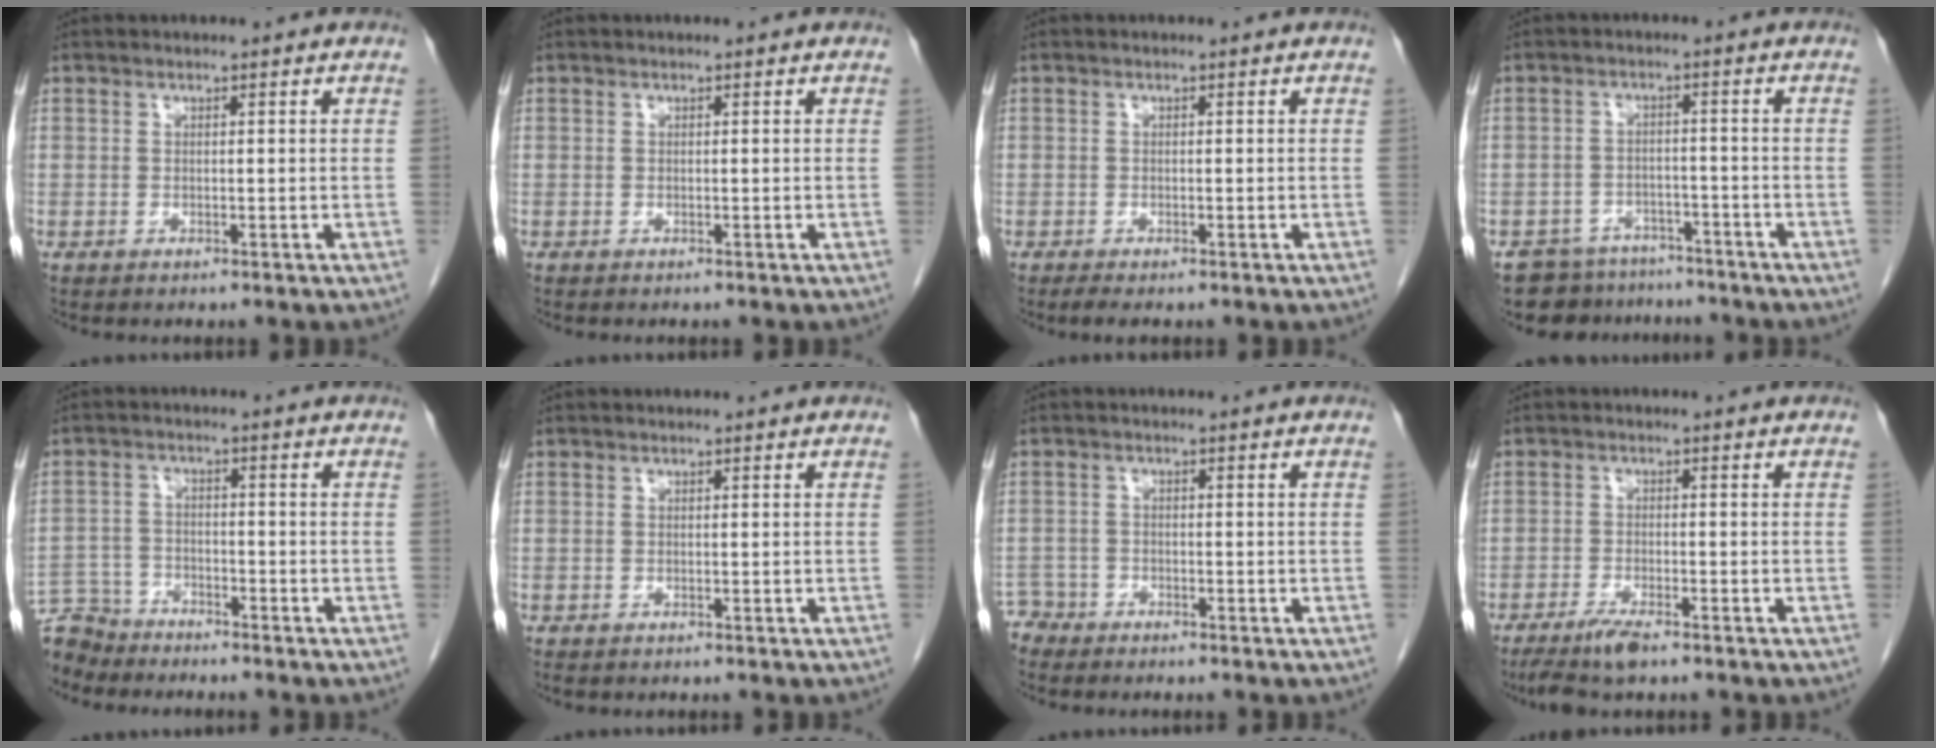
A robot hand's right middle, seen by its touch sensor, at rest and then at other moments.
{"total": 0.0}
{"total": 1.7, "force": [-1.3, 0.6, 0.9], "torque": [-0.022, -0.005, -0.019]}
{"total": 8.3, "force": [-7.2, 4.0, 0.2], "torque": [0.001, 0.018, -0.099]}
{"total": 6.8, "force": [-6.5, 2.0, -0.2], "torque": [0.006, -0.001, -0.122]}
{"total": 0.9, "force": [-0.8, 0.3, 0.3], "torque": [-0.009, -0.002, -0.012]}
{"total": 2.8, "force": [-2.6, 0.9, -0.7], "torque": [0.013, -0.002, -0.051]}
{"total": 4.8, "force": [-3.6, 0.6, 3.0], "torque": [-0.062, -0.011, -0.065]}